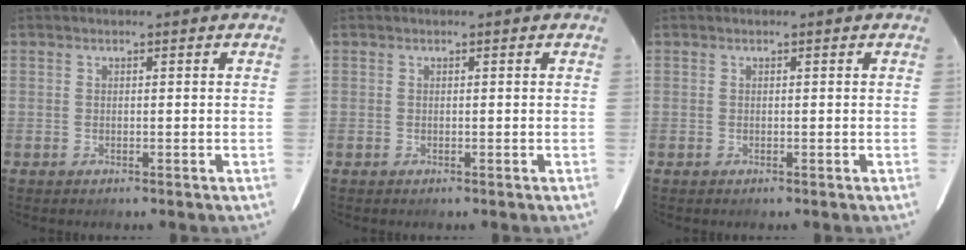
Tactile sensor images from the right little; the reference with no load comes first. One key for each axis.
{"total": 0.0}
{"total": 0.0}